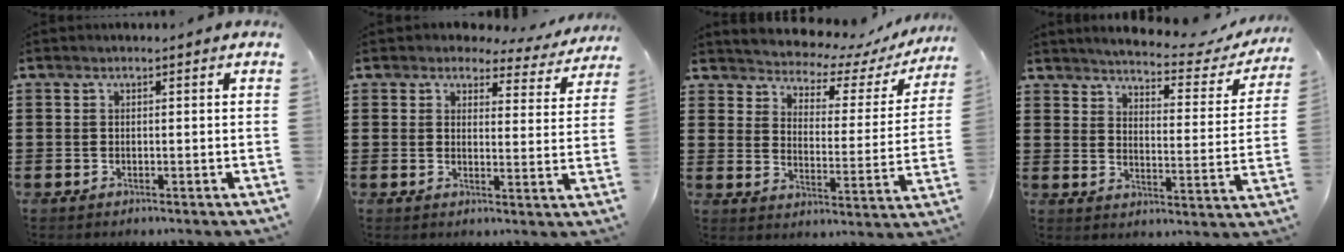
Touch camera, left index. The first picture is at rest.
{"total": 3.7, "force": [3.3, 1.2, 1.0], "torque": [-0.030, -0.013, 0.056]}
{"total": 3.8, "force": [3.6, 1.1, 0.6], "torque": [-0.029, -0.036, 0.051]}
{"total": 4.0, "force": [3.8, -0.1, 1.3], "torque": [-0.040, -0.033, 0.055]}